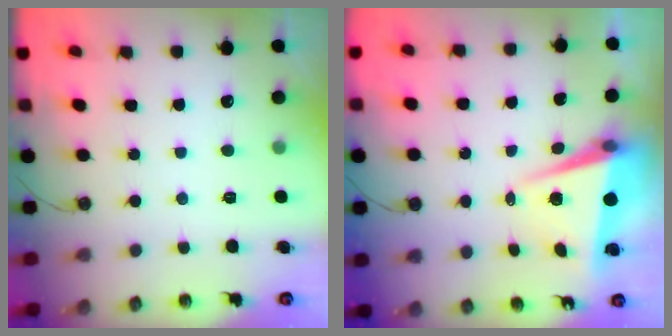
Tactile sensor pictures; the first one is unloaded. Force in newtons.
{"total": 6.5, "press": 6.4, "slide": 0.8}